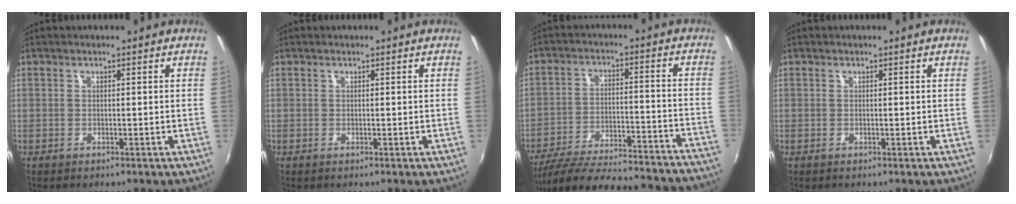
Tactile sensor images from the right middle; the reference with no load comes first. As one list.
[{"total": 0.0}, {"total": 31.2, "force": [-28.2, 4.7, 12.5], "torque": [-0.214, -0.037, -0.376]}, {"total": 0.0}]